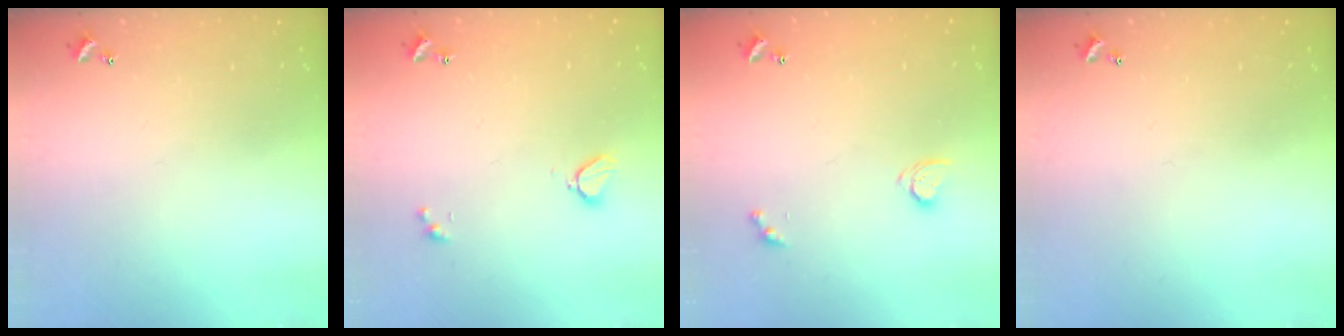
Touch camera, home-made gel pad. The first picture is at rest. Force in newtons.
{"total": 2.1, "press": 2.0, "slide": 0.5}
{"total": 2.1, "press": 2.1, "slide": 0.3}
{"total": 0.0}